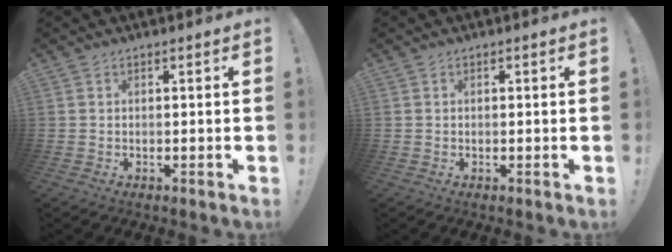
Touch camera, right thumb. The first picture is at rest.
{"total": 0.0}